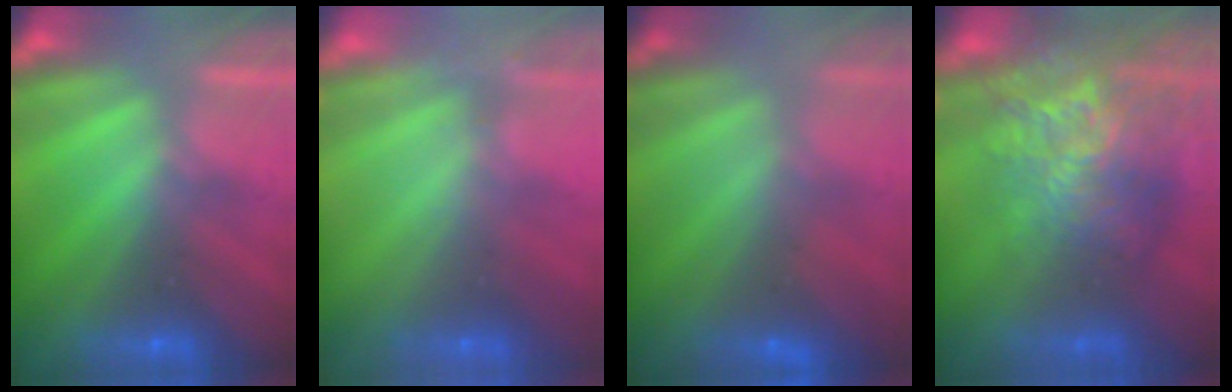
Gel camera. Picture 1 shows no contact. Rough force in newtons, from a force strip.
{"total": 2.4}
{"total": 2.5}
{"total": 11.6}